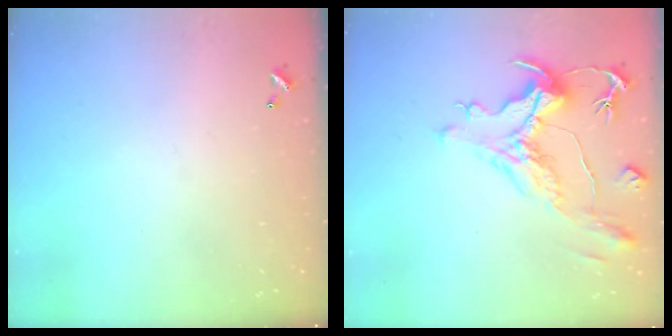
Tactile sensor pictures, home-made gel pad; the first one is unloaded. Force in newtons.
{"total": 1.9, "press": 0.9, "slide": 1.7}